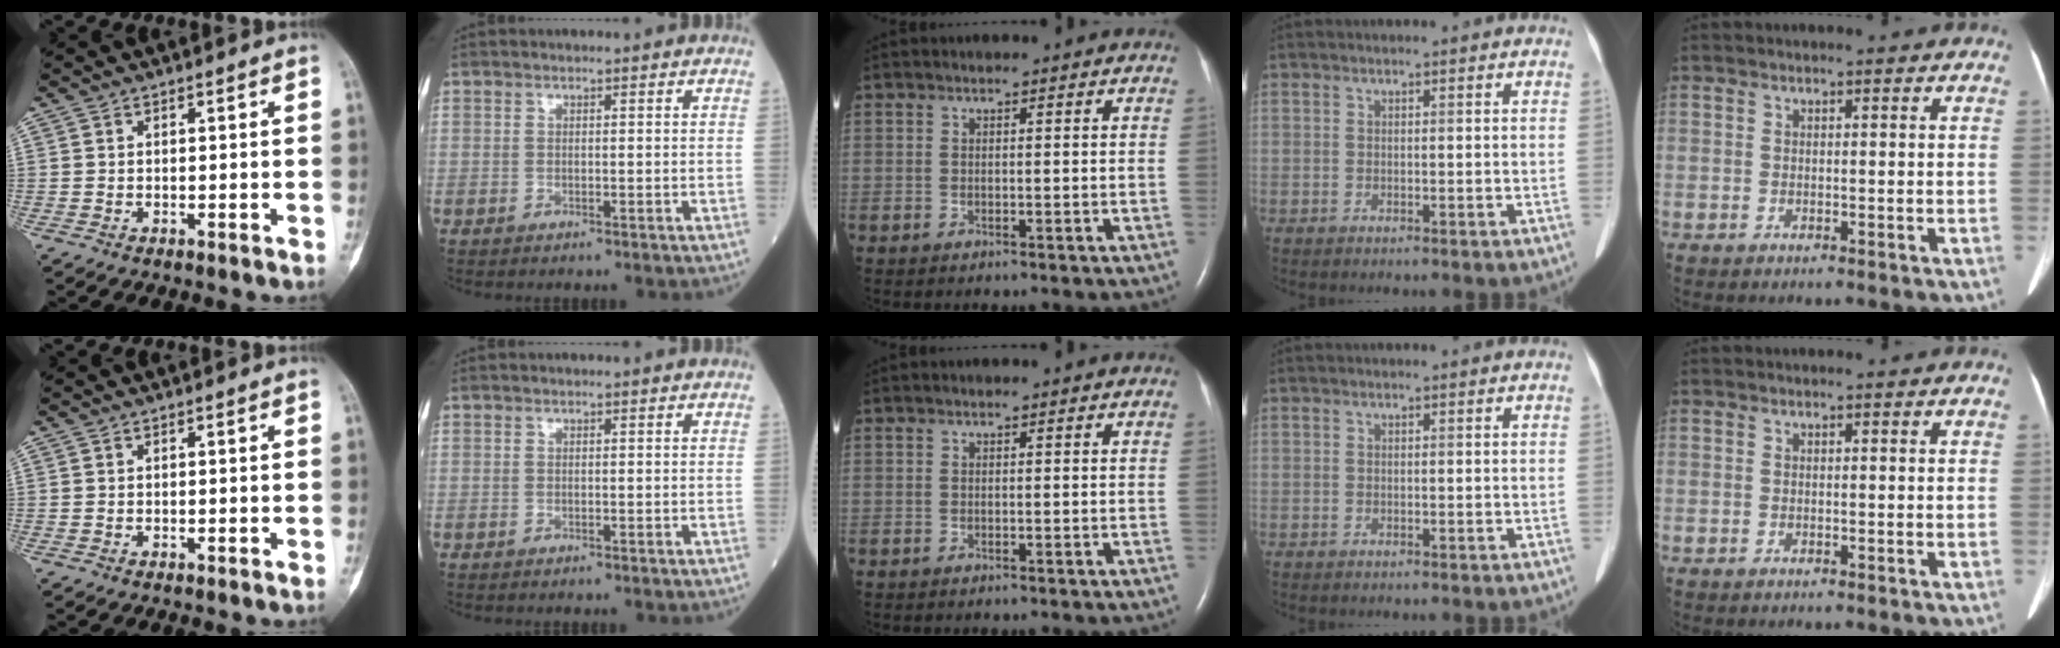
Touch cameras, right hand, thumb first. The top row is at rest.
{}